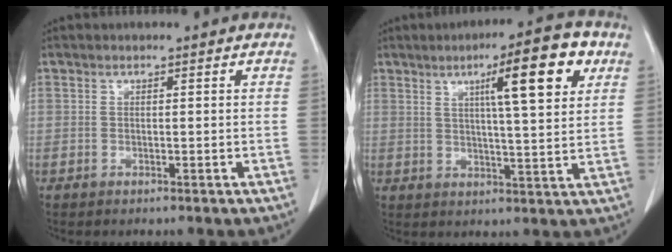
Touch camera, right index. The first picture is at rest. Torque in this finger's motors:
{"motor_torque": [1.62, 0.52, 0.74, 0.16]}